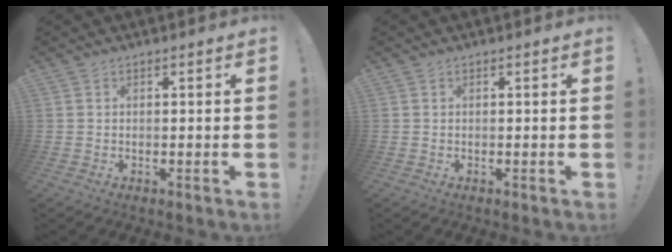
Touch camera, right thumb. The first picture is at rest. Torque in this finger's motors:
{"motor_torque": [-0.01, 0.01, 0.00, 0.00, 0.00]}